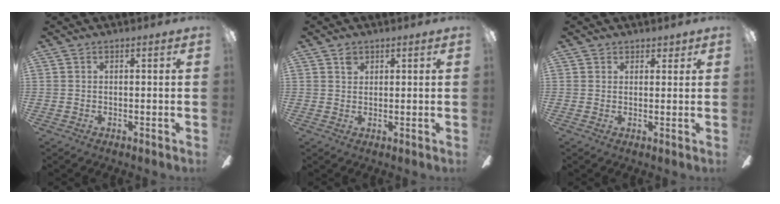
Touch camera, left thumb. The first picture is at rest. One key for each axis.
{"total": 1.8, "fx": 1.2, "fy": 1.2, "fz": 0.6, "tx": -0.007, "ty": -0.003, "tz": 0.021}
{"total": 2.3, "fx": 1.6, "fy": 1.6, "fz": 0.0, "tx": 0.005, "ty": -0.002, "tz": 0.031}